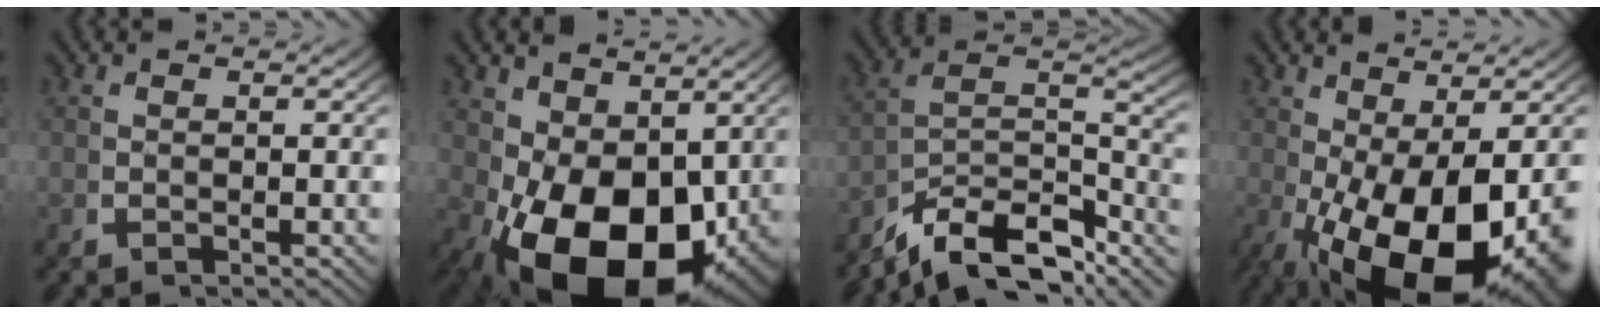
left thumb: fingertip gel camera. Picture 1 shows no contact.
{"total": 14.6, "force": [-2.9, 9.2, 10.9], "torque": [-0.201, -0.076, -0.008]}
{"total": 11.8, "force": [-4.9, 7.1, 8.2], "torque": [-0.158, -0.041, -0.060]}
{"total": 15.3, "force": [-3.2, 8.6, 12.2], "torque": [-0.219, -0.072, -0.005]}